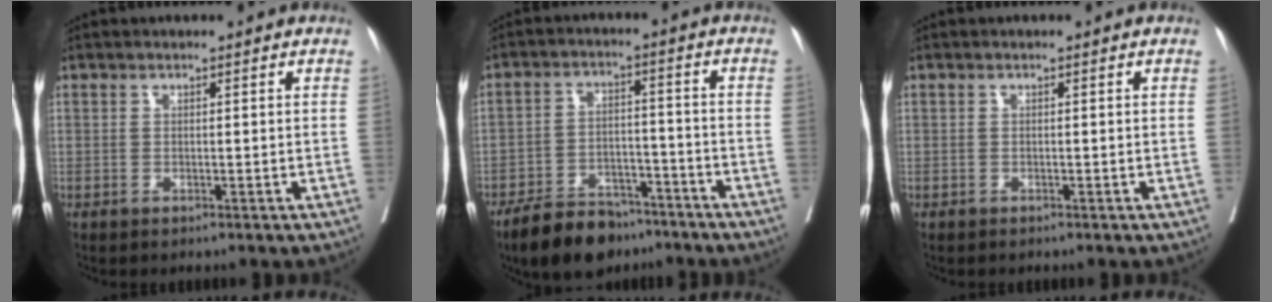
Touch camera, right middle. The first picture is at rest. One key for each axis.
{"total": 10.3, "fx": -8.2, "fy": 4.5, "fz": 4.2, "tx": -0.068, "ty": -0.003, "tz": -0.137}
{"total": 0.0}